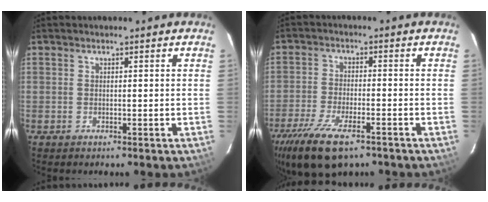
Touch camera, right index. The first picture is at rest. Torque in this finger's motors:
{"motor_torque": [1.37, -0.77, 0.58, 0.14]}